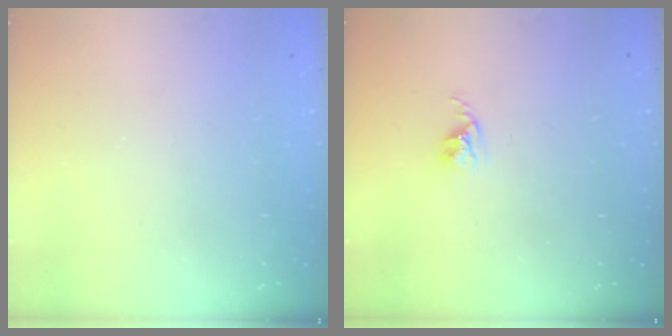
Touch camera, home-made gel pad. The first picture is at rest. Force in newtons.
{"total": 2.6, "press": 2.6, "slide": 0.4}